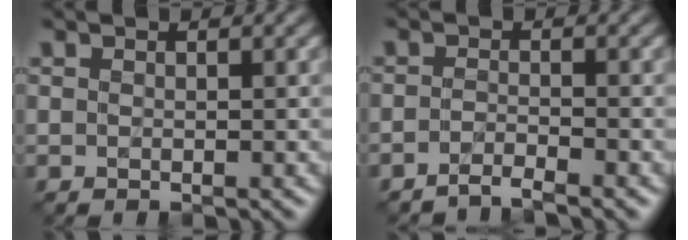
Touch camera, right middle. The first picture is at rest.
{"total": 1.9, "force": [-1.8, 0.1, 0.8], "torque": [-0.010, -0.006, -0.042]}